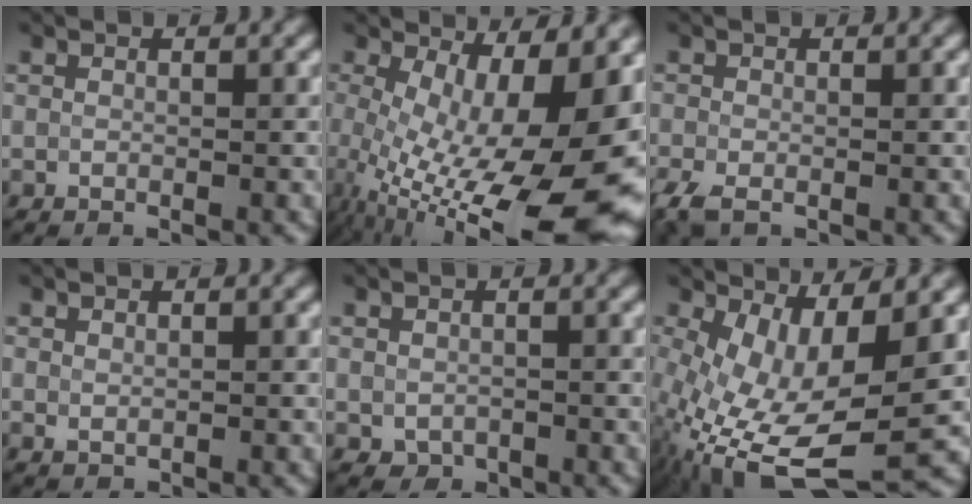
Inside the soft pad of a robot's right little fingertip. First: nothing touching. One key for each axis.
{"total": 18.1, "fx": -2.4, "fy": 7.1, "fz": 16.5, "tx": -0.242, "ty": -0.032, "tz": -0.027}
{"total": 2.1, "fx": -1.2, "fy": 1.1, "fz": 1.3, "tx": -0.038, "ty": -0.008, "tz": -0.027}
{"total": 0.6, "fx": 0.3, "fy": 0.4, "fz": 0.3, "tx": -0.008, "ty": -0.003, "tz": 0.011}
{"total": 1.2, "fx": -0.2, "fy": 1.0, "fz": 0.6, "tx": -0.011, "ty": -0.008, "tz": 0.000}
{"total": 10.8, "fx": -2.0, "fy": 4.5, "fz": 9.6, "tx": -0.200, "ty": -0.031, "tz": -0.020}